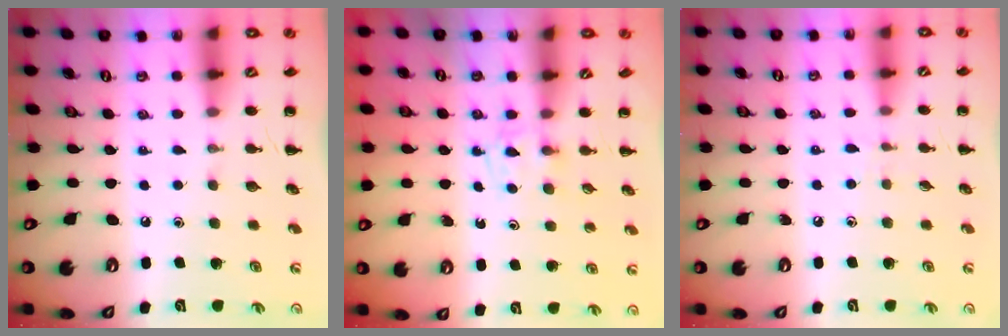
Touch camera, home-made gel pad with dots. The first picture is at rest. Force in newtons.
{"total": 2.3, "press": 2.0, "slide": 1.0}
{"total": 2.9, "press": 2.6, "slide": 1.2}